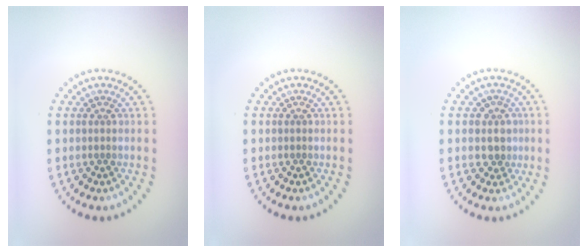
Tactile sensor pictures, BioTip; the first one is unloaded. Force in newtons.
{"total": 0.0}
{"total": 2.0, "press": 1.7, "slide": 1.1}